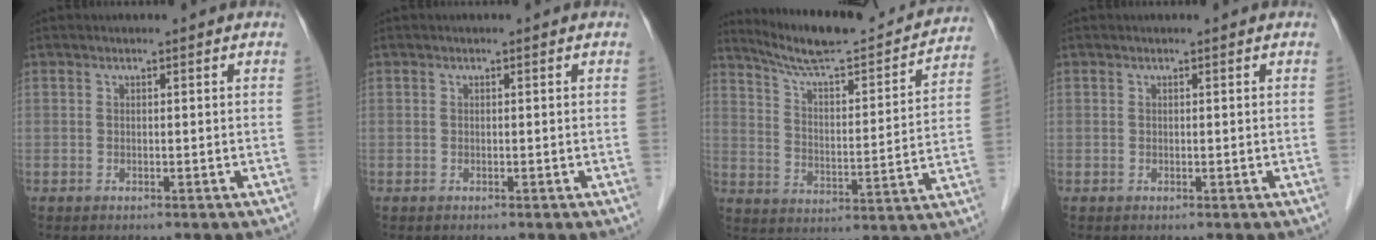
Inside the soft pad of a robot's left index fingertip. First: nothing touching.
{"total": 0.0}
{"total": 19.6, "force": [18.0, 2.0, 7.3], "torque": [-0.117, -0.015, 0.259]}
{"total": 0.0}